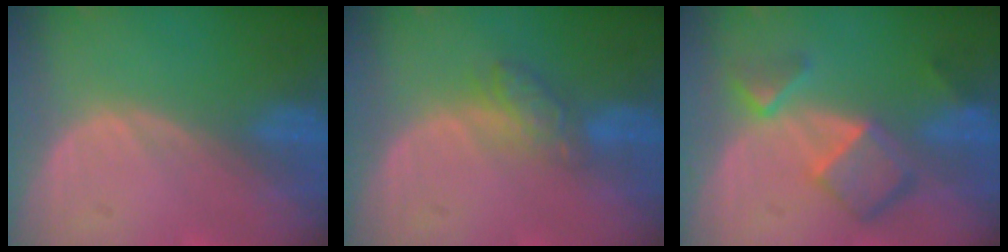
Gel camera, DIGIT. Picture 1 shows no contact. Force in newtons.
{"total": 4.3, "press": 4.1, "slide": 1.1}
{"total": 7.4, "press": 6.4, "slide": 3.8}